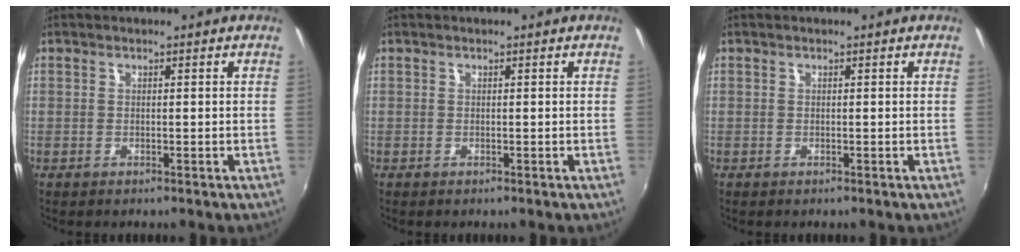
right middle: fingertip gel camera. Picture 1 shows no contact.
{"total": 0.0}
{"total": 0.0}